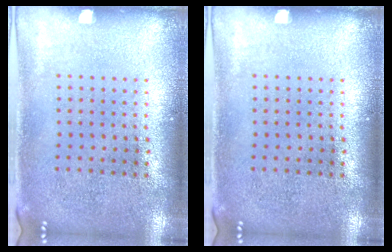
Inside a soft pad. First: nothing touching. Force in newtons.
{"total": 0.0}